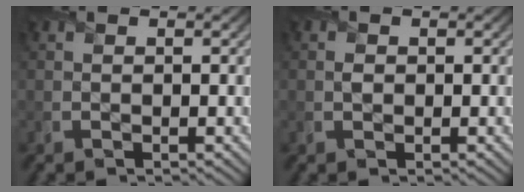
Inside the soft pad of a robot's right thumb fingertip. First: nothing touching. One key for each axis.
{"total": 0.6, "fx": 0.0, "fy": 0.6, "fz": 0.2, "tx": -0.005, "ty": -0.004, "tz": -0.001}